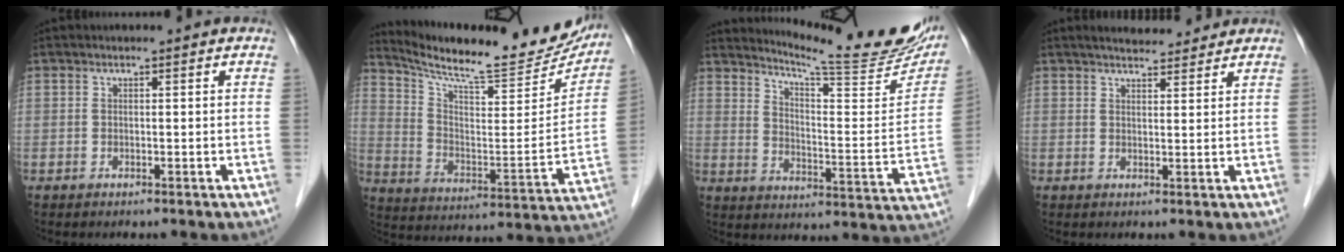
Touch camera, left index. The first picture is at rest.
{"total": 21.9, "force": [19.9, 3.5, 8.3], "torque": [-0.132, -0.058, 0.277]}
{"total": 19.3, "force": [17.3, 0.6, 8.3], "torque": [-0.126, -0.081, 0.221]}
{"total": 5.5, "force": [5.0, 1.3, 1.9], "torque": [-0.024, 0.012, 0.065]}